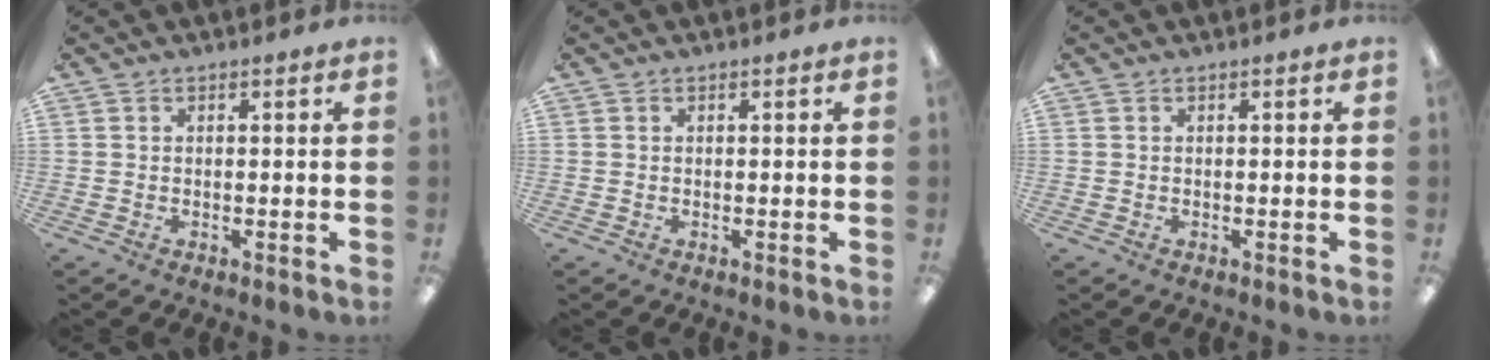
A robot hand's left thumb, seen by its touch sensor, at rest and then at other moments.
{"total": 0.0}
{"total": 0.0}